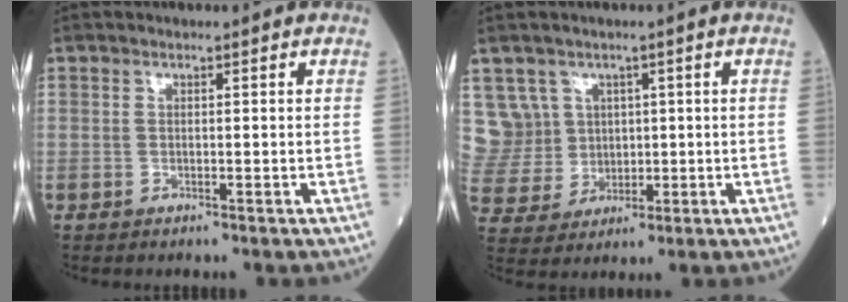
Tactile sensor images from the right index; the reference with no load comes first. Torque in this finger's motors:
{"motor_torque": [-0.08, 0.05, -0.01, 0.00]}